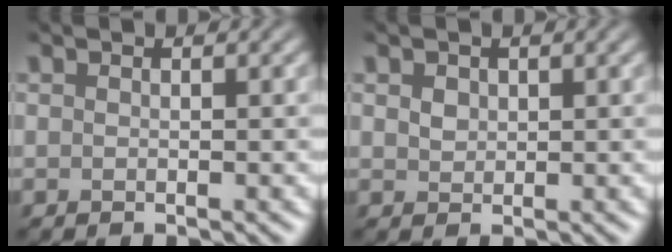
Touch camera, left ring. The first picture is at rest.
{"total": 1.1, "force": [0.4, 0.8, 0.5], "torque": [-0.010, 0.000, 0.009]}